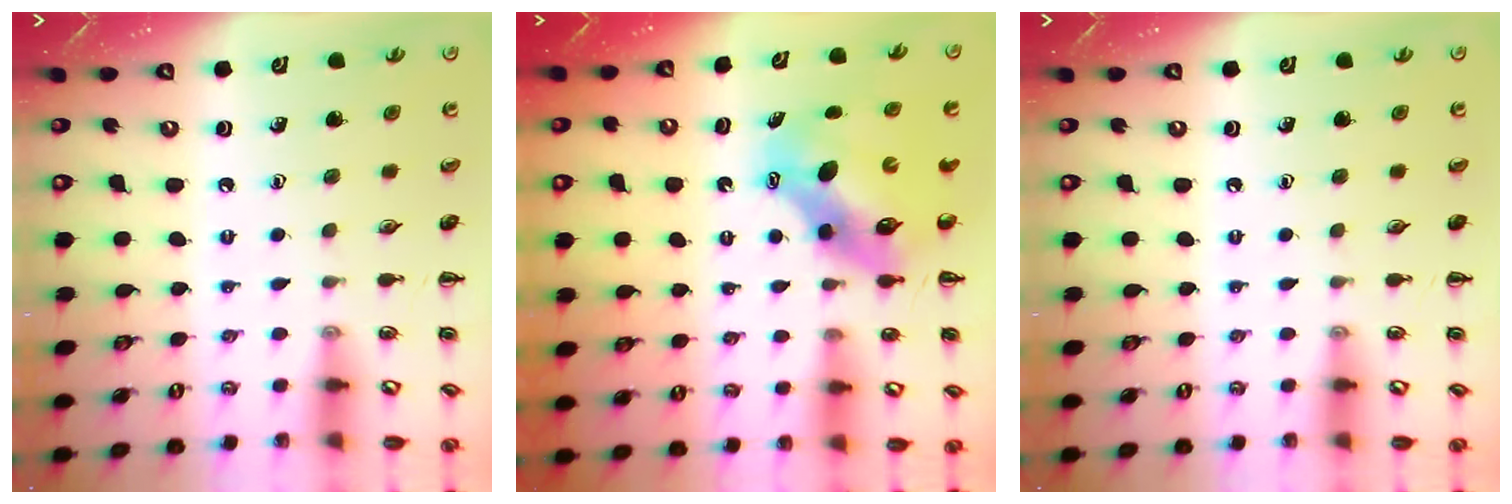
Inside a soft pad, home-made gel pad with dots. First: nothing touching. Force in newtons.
{"total": 7.7, "press": 7.5, "slide": 1.9}
{"total": 0.0}